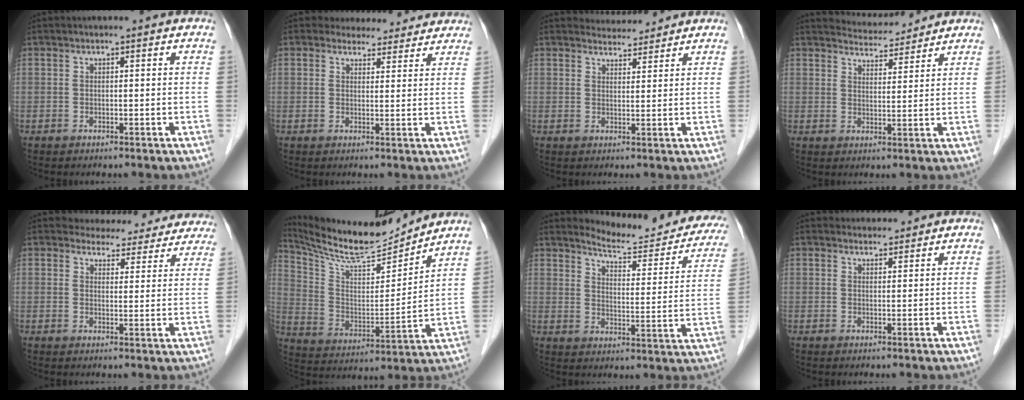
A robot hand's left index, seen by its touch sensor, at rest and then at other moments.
{"total": 6.5, "force": [6.0, 2.5, 0.4], "torque": [0.005, 0.008, 0.062]}
{"total": 3.4, "force": [3.3, 0.6, -0.2], "torque": [-0.005, 0.007, 0.055]}
{"total": 5.7, "force": [5.6, 0.9, 0.4], "torque": [-0.014, 0.011, 0.087]}
{"total": 13.2, "force": [12.4, 4.2, 1.4], "torque": [0.014, -0.012, 0.126]}
{"total": 15.8, "force": [15.1, 0.6, 4.9], "torque": [-0.106, -0.010, 0.266]}
{"total": 17.3, "force": [16.1, 2.8, 5.8], "torque": [-0.064, -0.063, 0.188]}
{"total": 2.1, "force": [2.0, 0.4, -0.2], "torque": [-0.004, 0.008, 0.033]}